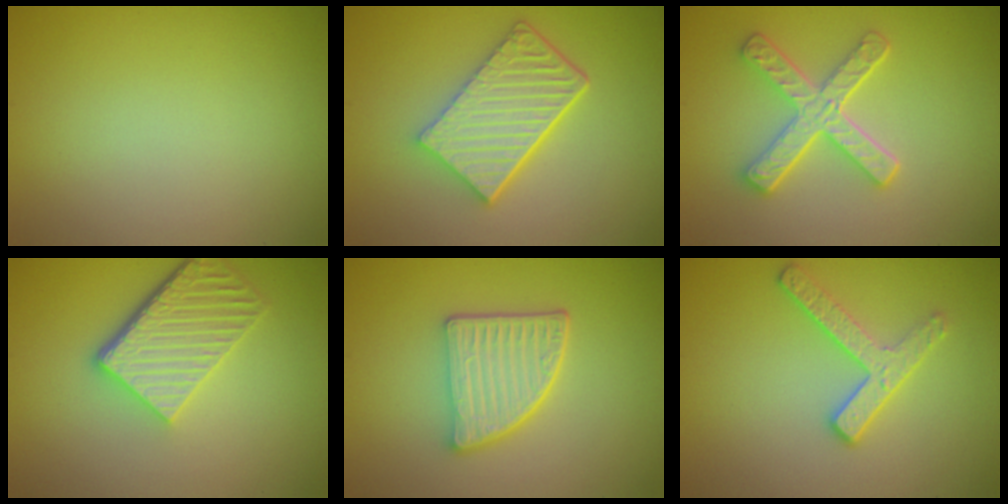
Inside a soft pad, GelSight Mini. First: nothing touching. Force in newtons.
{"total": 5.8, "press": 4.3, "slide": 3.9}
{"total": 4.2, "press": 3.4, "slide": 2.4}
{"total": 5.2, "press": 3.8, "slide": 3.5}
{"total": 4.8, "press": 3.8, "slide": 2.9}
{"total": 2.8, "press": 2.5, "slide": 1.3}